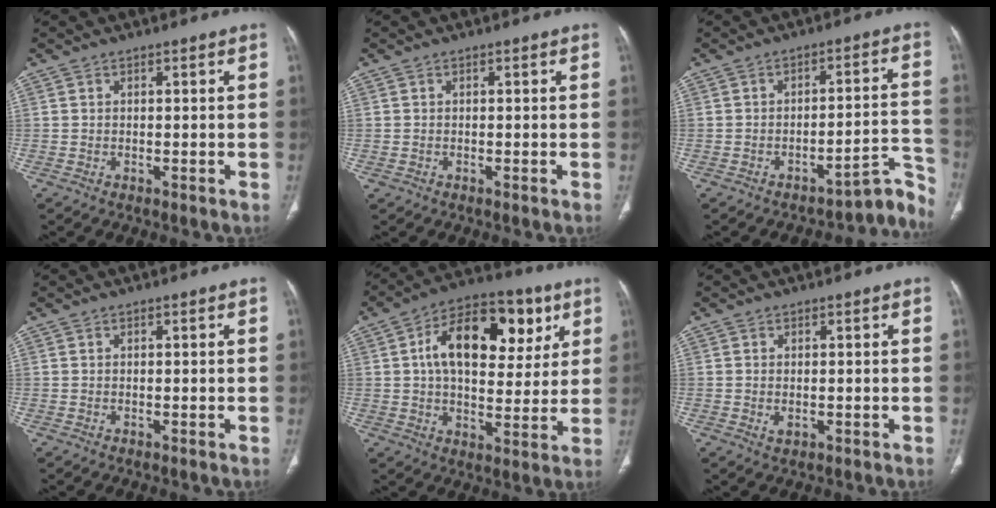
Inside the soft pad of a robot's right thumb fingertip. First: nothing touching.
{"total": 0.0}
{"total": 8.8, "force": [-6.7, 3.5, 4.4], "torque": [-0.001, 0.096, -0.086]}
{"total": 0.0}
{"total": 19.5, "force": [6.0, 11.3, 14.7], "torque": [-0.186, 0.006, 0.086]}
{"total": 1.4, "force": [-0.2, 0.8, 1.1], "torque": [-0.023, -0.005, -0.001]}